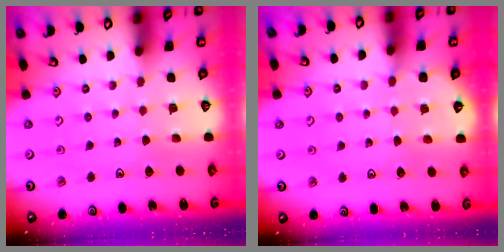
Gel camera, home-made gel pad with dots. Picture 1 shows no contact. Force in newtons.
{"total": 2.9, "press": 2.9, "slide": 0.3}